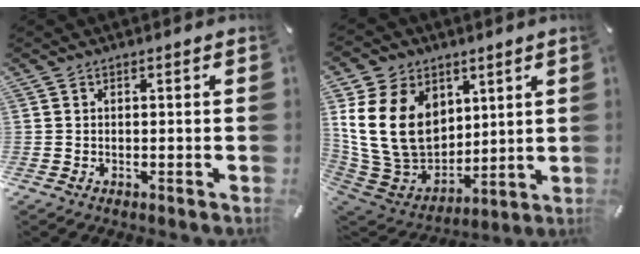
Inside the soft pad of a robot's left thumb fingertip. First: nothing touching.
{"total": 20.4, "force": [5.0, 15.9, 11.8], "torque": [-0.260, -0.034, 0.093]}